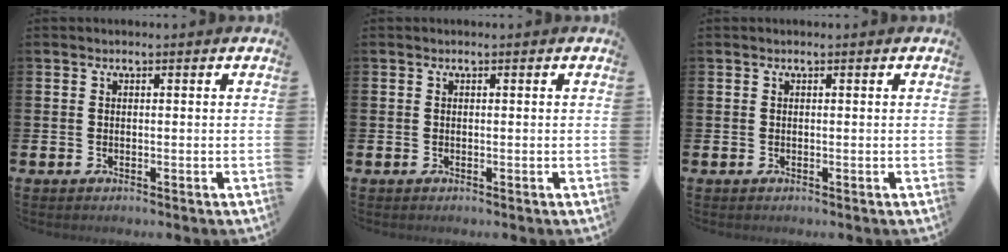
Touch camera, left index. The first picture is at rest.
{"total": 0.0}
{"total": 0.0}